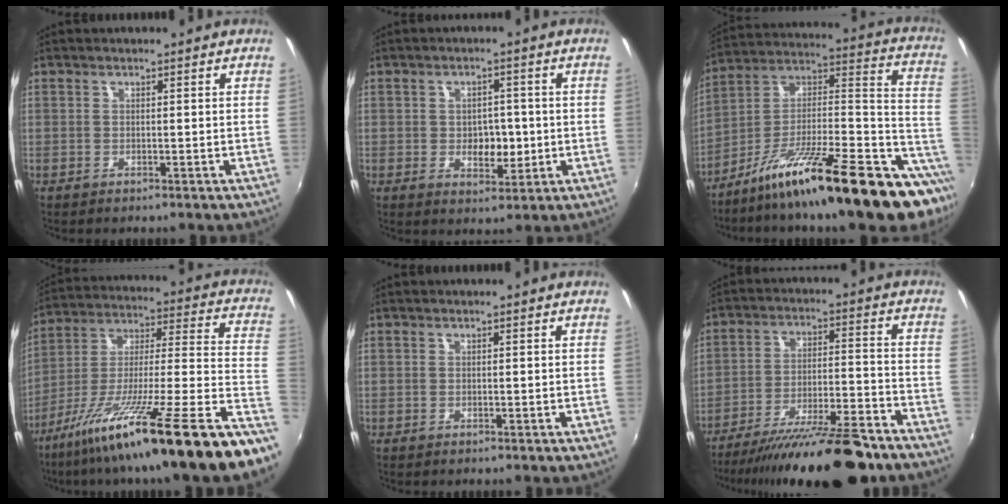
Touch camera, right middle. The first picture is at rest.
{"total": 5.3, "force": [-0.7, 3.7, 3.7], "torque": [-0.057, -0.004, -0.006]}
{"total": 27.1, "force": [-16.6, 4.2, 21.0], "torque": [-0.276, -0.007, -0.276]}
{"total": 27.7, "force": [-18.1, -0.4, 21.0], "torque": [-0.299, -0.053, -0.296]}
{"total": 0.0}
{"total": 21.9, "force": [-18.1, 3.9, 11.7], "torque": [-0.209, -0.038, -0.270]}